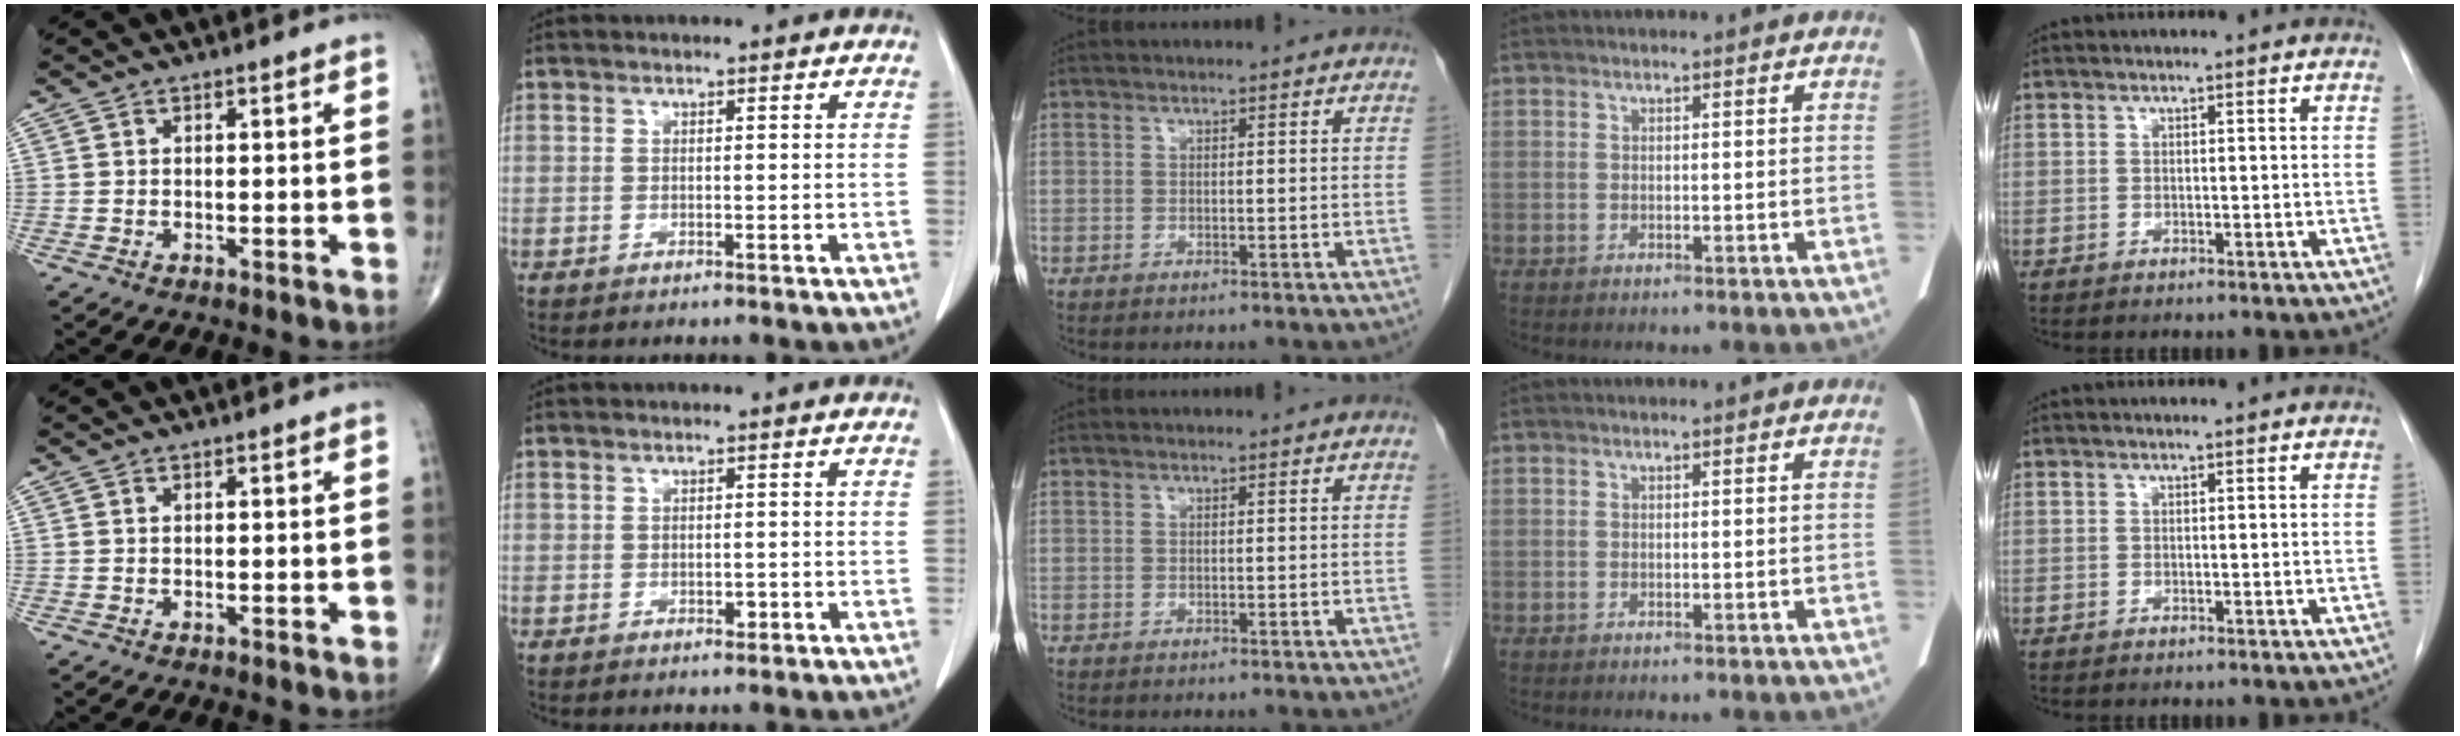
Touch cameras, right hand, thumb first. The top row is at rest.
{"index": {"total": 1.0, "force": [-0.3, 0.7, 0.7], "torque": [-0.011, 0.000, -0.002]}}